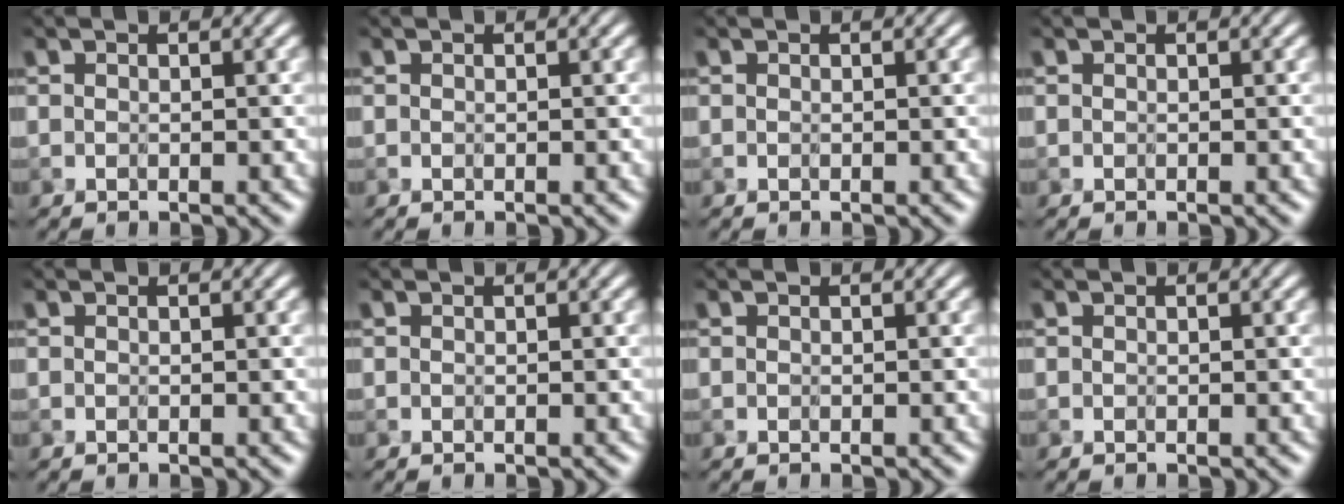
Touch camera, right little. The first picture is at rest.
{"total": 0.0}
{"total": 0.0}
{"total": 0.0}
{"total": 0.0}
{"total": 0.0}
{"total": 0.0}
{"total": 0.0}